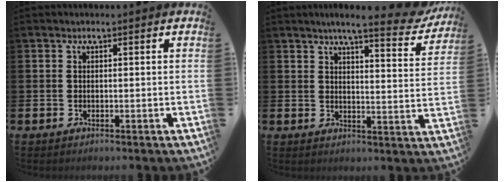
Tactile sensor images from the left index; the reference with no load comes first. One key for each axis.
{"total": 6.2, "fx": 5.4, "fy": 0.7, "fz": 2.9, "tx": -0.054, "ty": -0.032, "tz": 0.087}